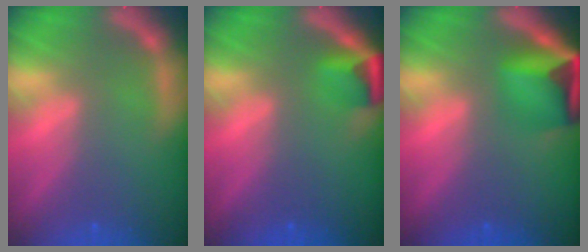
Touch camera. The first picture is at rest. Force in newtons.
{"total": 2.9}
{"total": 6.9}